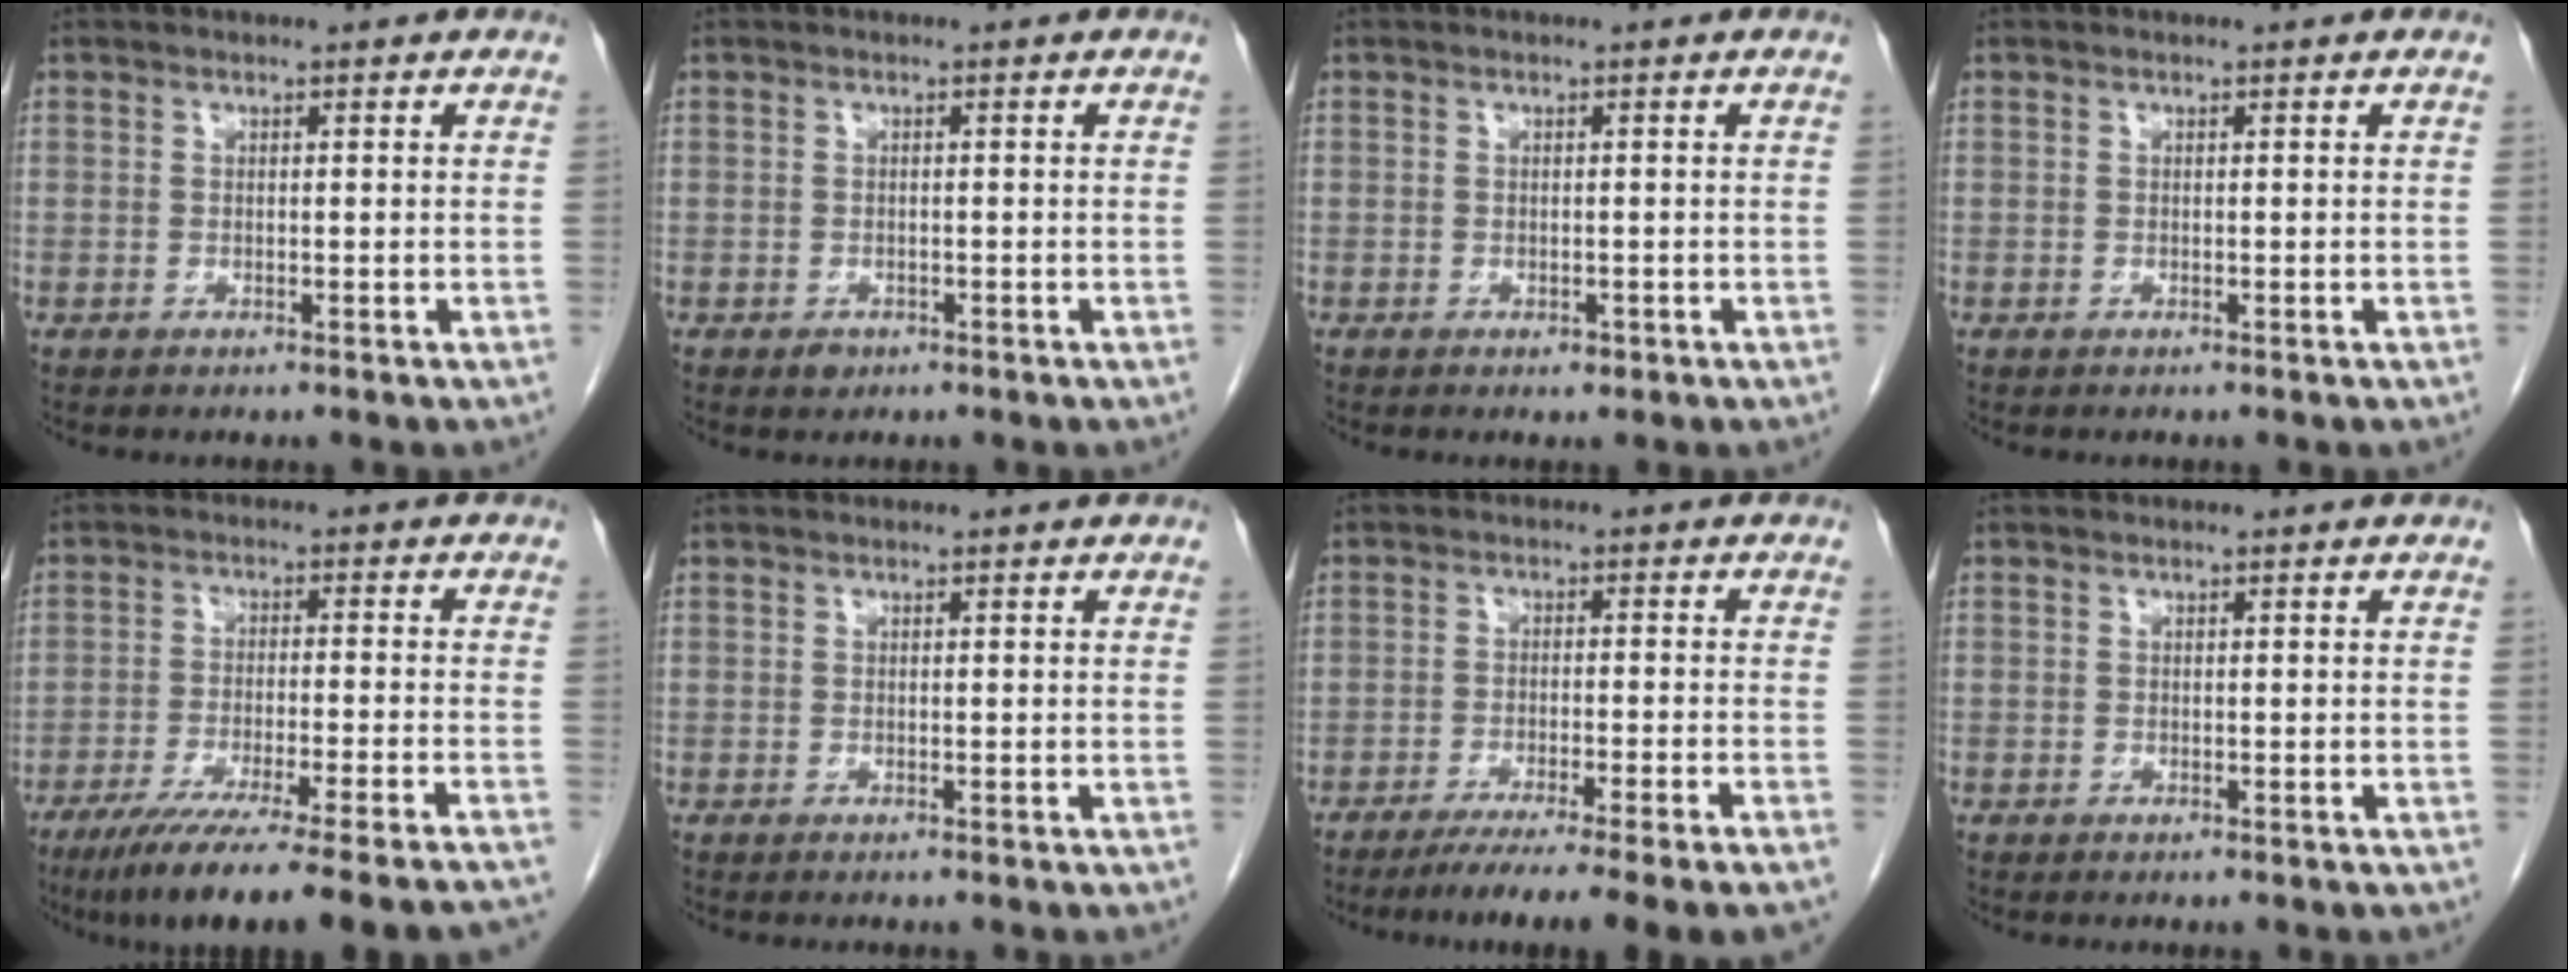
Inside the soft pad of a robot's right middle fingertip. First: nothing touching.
{"total": 1.2, "force": [-0.7, 0.9, 0.4], "torque": [-0.006, 0.002, -0.007]}
{"total": 0.8, "force": [-0.5, 0.4, 0.5], "torque": [-0.011, -0.002, -0.003]}
{"total": 0.0}
{"total": 19.4, "force": [-16.3, -0.5, 10.4], "torque": [-0.112, -0.053, -0.236]}
{"total": 0.0}
{"total": 11.8, "force": [-9.7, -1.4, 6.6], "torque": [-0.081, -0.033, -0.145]}
{"total": 0.0}